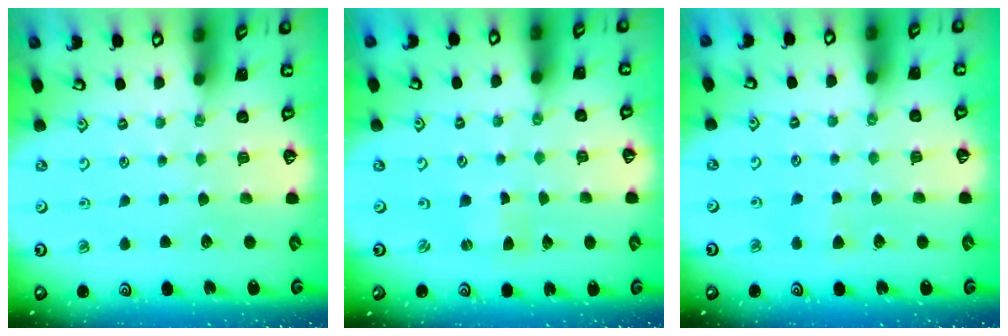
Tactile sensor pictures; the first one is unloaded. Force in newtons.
{"total": 0.0}
{"total": 3.6, "press": 3.6, "slide": 0.5}